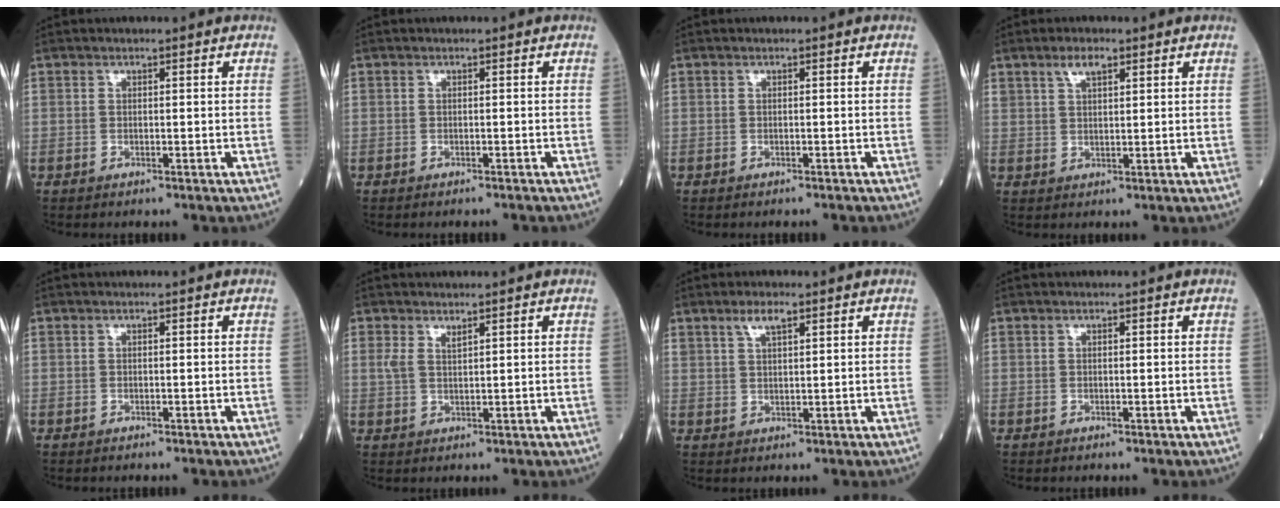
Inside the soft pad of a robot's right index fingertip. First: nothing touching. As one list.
[{"total": 1.3, "force": [-1.2, -0.1, 0.3], "torque": [-0.004, 0.000, -0.015]}, {"total": 0.8, "force": [-0.8, -0.1, 0.2], "torque": [-0.003, 0.000, -0.012]}, {"total": 3.3, "force": [2.1, 1.2, 2.2], "torque": [-0.045, 0.008, 0.041]}, {"total": 0.0}, {"total": 2.0, "force": [1.3, 0.6, 1.4], "torque": [-0.036, 0.005, 0.032]}, {"total": 3.2, "force": [2.1, 0.9, 2.3], "torque": [-0.047, 0.006, 0.042]}, {"total": 0.0}]